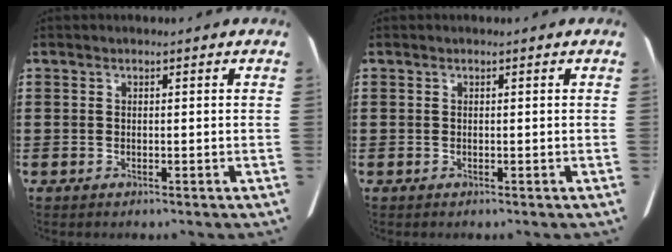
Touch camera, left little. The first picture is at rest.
{"total": 0.0}